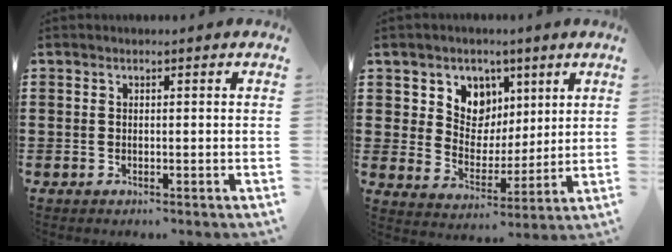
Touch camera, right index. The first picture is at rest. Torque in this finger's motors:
{"motor_torque": [1.01, 0.68, 0.20, 0.07]}